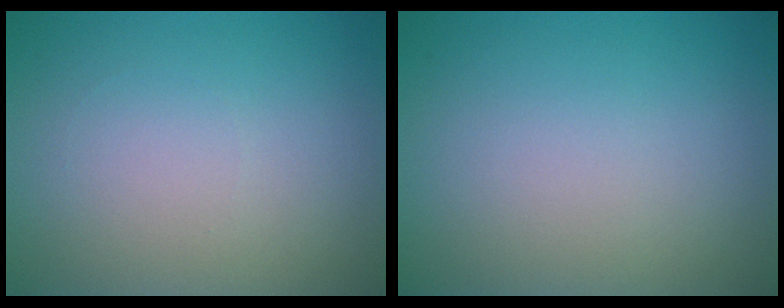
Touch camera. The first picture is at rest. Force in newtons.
{"total": 0.0}